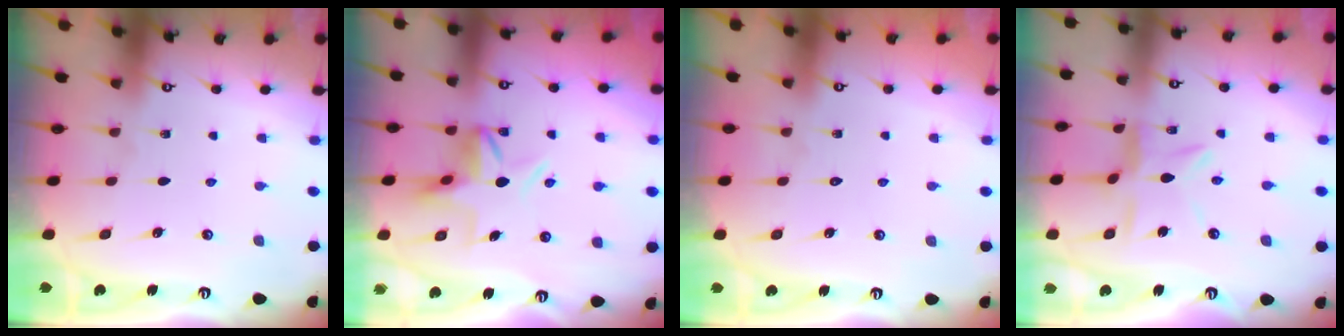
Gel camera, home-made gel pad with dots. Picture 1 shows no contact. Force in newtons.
{"total": 6.0, "press": 6.0, "slide": 0.4}
{"total": 1.7, "press": 1.7, "slide": 0.2}
{"total": 6.6, "press": 6.6, "slide": 0.7}